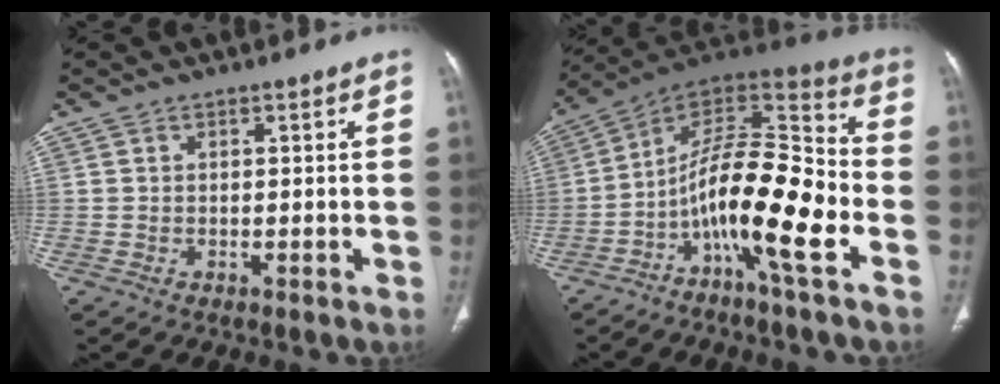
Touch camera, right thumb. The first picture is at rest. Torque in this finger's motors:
{"motor_torque": [2.78, 2.22, 2.08, -0.69, 0.23]}